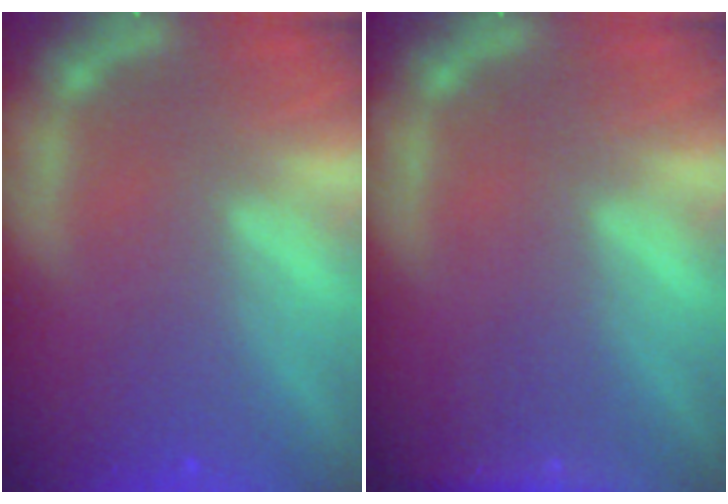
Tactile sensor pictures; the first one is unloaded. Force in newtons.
{"total": 3.0}